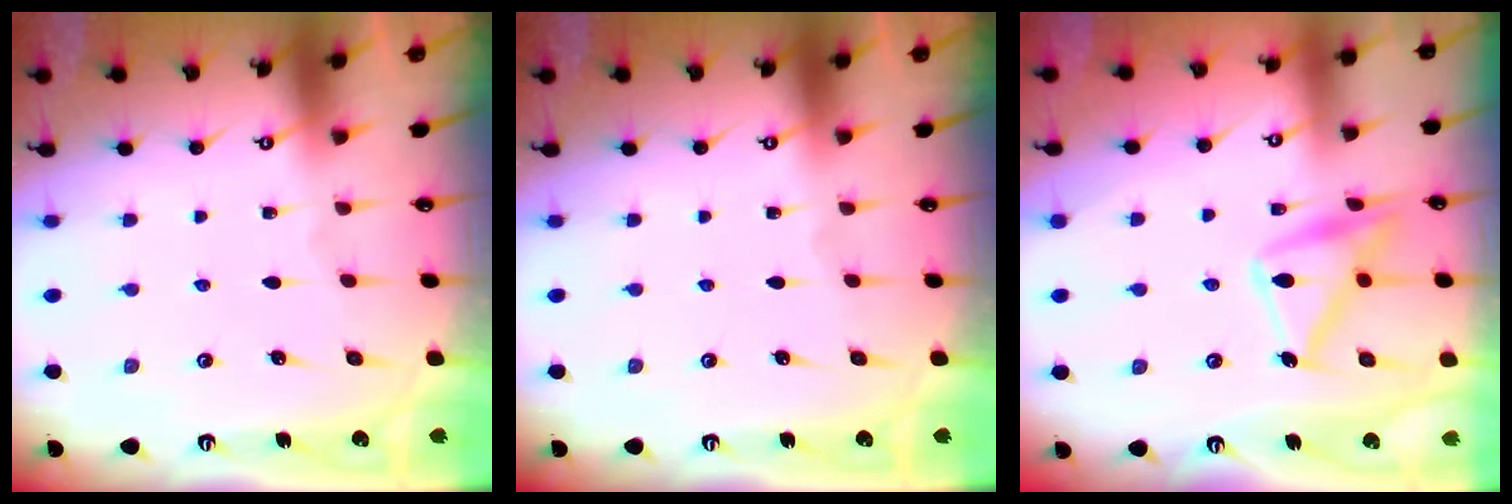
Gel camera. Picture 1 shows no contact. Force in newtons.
{"total": 0.0}
{"total": 15.7, "press": 15.7, "slide": 0.6}